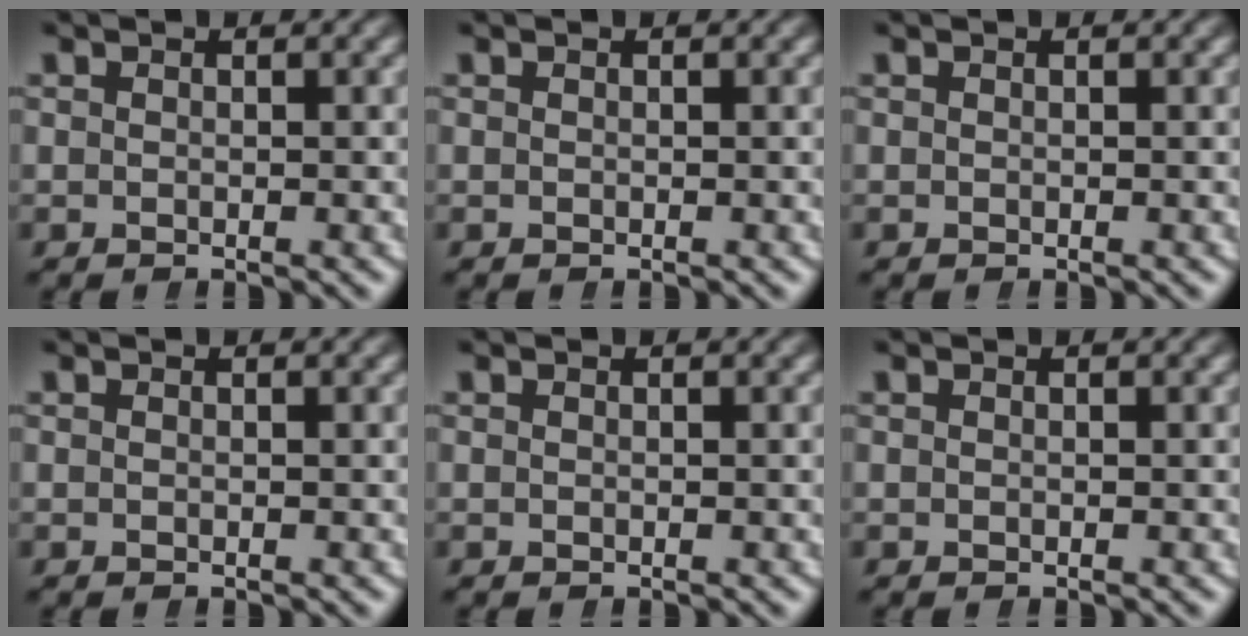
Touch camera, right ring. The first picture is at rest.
{"total": 0.0}
{"total": 0.0}
{"total": 0.0}
{"total": 0.0}
{"total": 0.0}